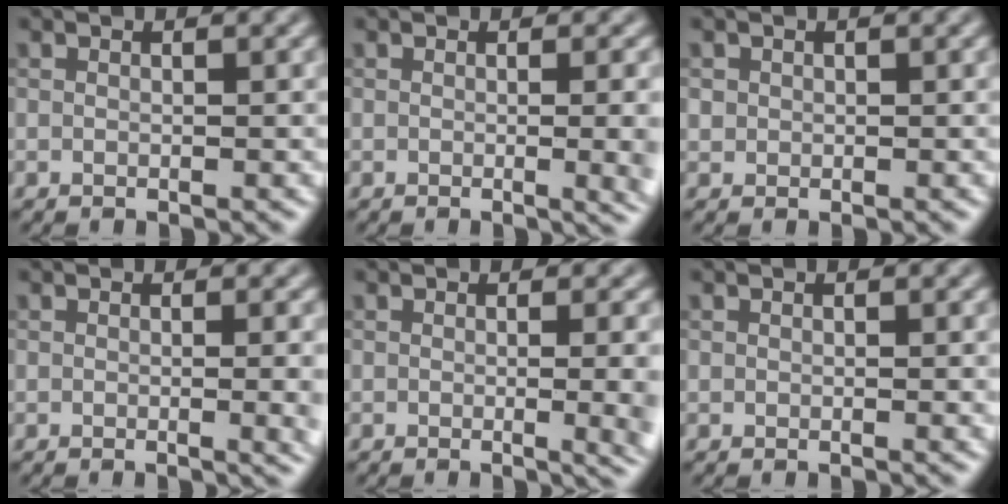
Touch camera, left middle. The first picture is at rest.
{"total": 5.3, "force": [-0.2, 2.3, 4.7], "torque": [-0.030, -0.005, 0.000]}
{"total": 0.7, "force": [0.1, 0.7, 0.1], "torque": [0.005, -0.004, 0.004]}
{"total": 3.4, "force": [-0.1, 1.3, 3.2], "torque": [-0.028, -0.004, -0.001]}
{"total": 6.1, "force": [-0.2, 2.8, 5.4], "torque": [-0.029, -0.005, 0.000]}
{"total": 0.5, "force": [0.2, 0.4, 0.4], "torque": [-0.003, -0.003, 0.003]}